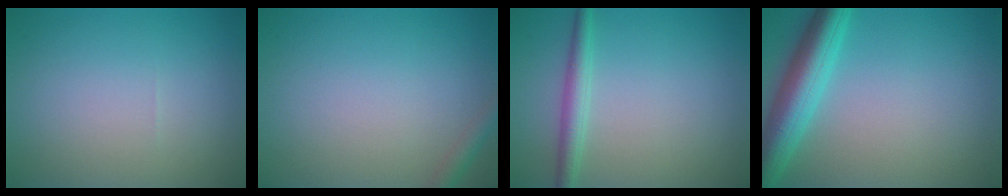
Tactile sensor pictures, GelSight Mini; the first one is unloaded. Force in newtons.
{"total": 1.4, "press": 1.3, "slide": 0.1}
{"total": 2.3, "press": 2.3, "slide": 0.0}
{"total": 6.1, "press": 6.1, "slide": 0.3}